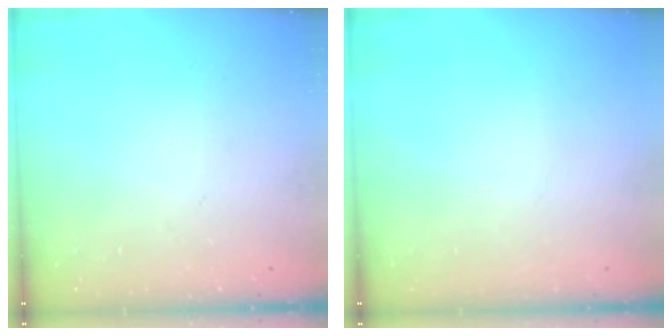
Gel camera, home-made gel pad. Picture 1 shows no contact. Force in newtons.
{"total": 0.0}